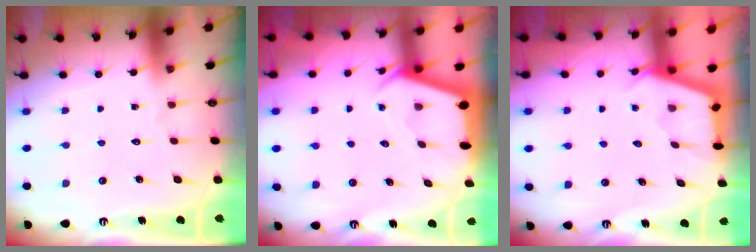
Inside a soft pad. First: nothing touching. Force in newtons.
{"total": 2.3, "press": 2.3, "slide": 0.3}
{"total": 2.9, "press": 2.8, "slide": 0.3}